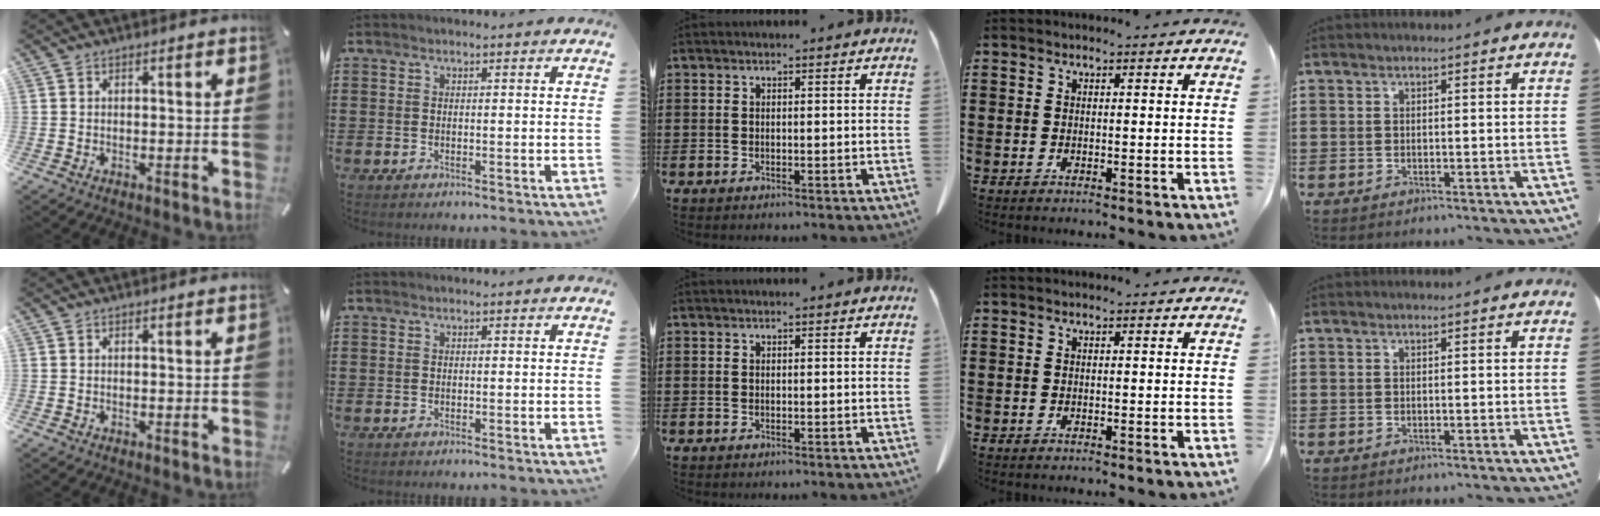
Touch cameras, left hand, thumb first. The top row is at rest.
{}